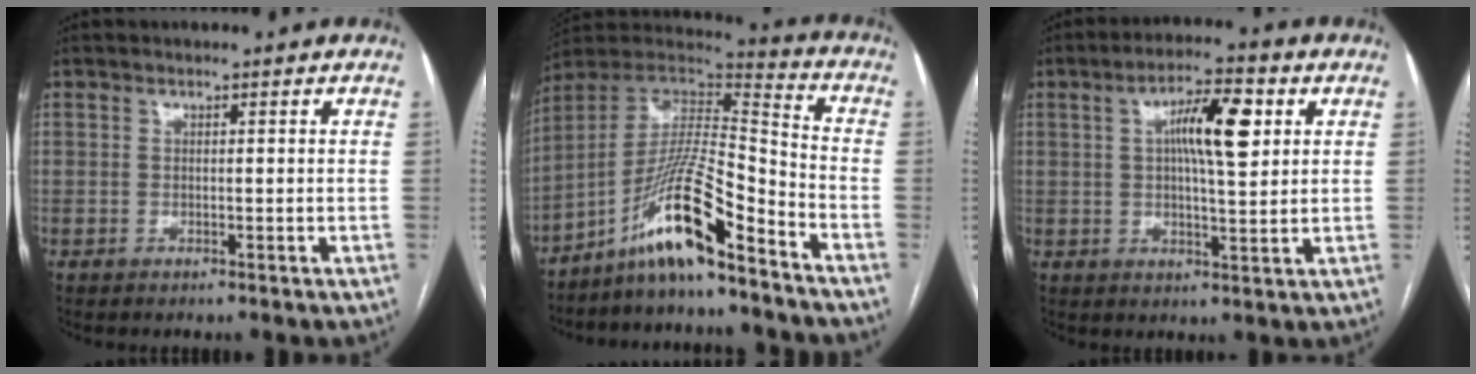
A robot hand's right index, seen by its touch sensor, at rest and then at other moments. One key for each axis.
{"total": 14.8, "fx": -10.0, "fy": 0.9, "fz": 10.9, "tx": -0.206, "ty": 0.011, "tz": -0.181}
{"total": 9.3, "fx": 2.6, "fy": 2.1, "fz": 8.7, "tx": -0.150, "ty": 0.016, "tz": 0.043}